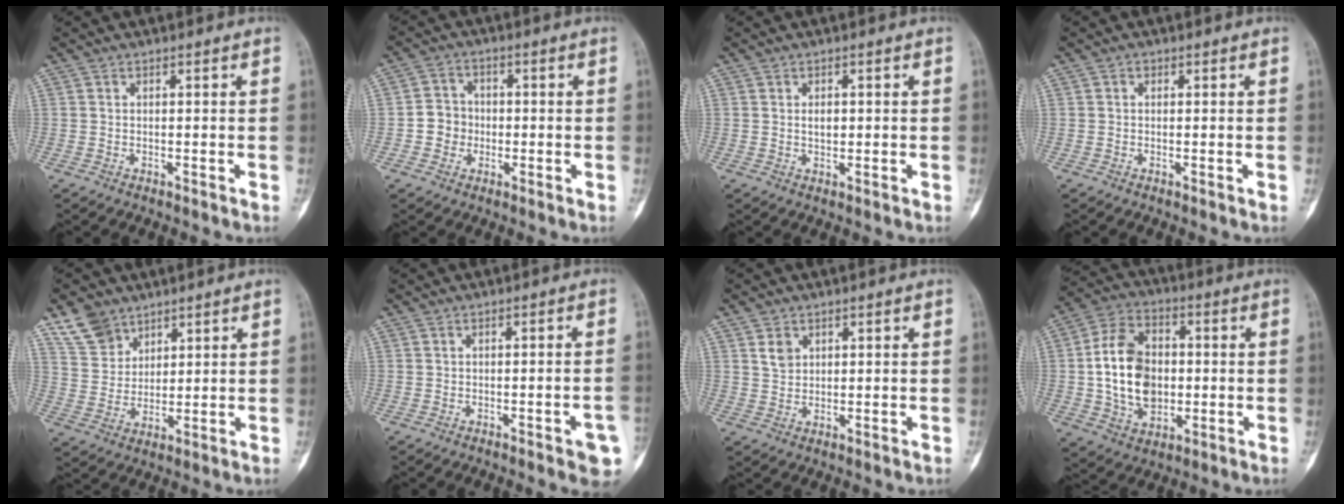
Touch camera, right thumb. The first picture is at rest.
{"total": 5.2, "force": [-0.9, 4.8, 1.7], "torque": [-0.002, 0.013, -0.023]}
{"total": 2.1, "force": [0.3, 1.3, 1.6], "torque": [-0.016, -0.001, 0.005]}
{"total": 0.7, "force": [0.1, 0.6, 0.2], "torque": [0.005, 0.003, 0.000]}
{"total": 7.8, "force": [5.6, 5.0, 2.0], "torque": [-0.022, -0.025, 0.120]}
{"total": 5.4, "force": [-2.4, 1.3, 4.7], "torque": [-0.048, 0.009, -0.026]}
{"total": 3.1, "force": [1.5, 2.3, 1.4], "torque": [-0.013, -0.008, 0.031]}
{"total": 15.4, "force": [-0.2, 10.9, 10.9], "torque": [-0.174, 0.014, -0.001]}